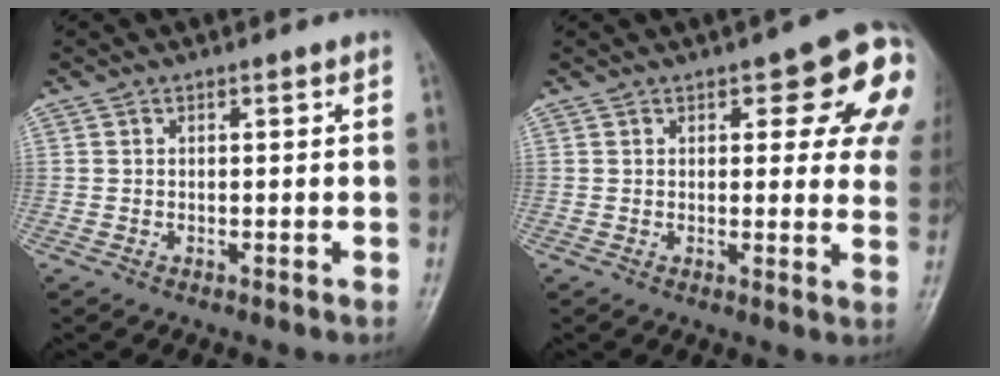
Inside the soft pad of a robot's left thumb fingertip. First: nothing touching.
{"total": 14.5, "force": [5.6, 5.7, 12.1], "torque": [-0.098, -0.016, 0.055]}